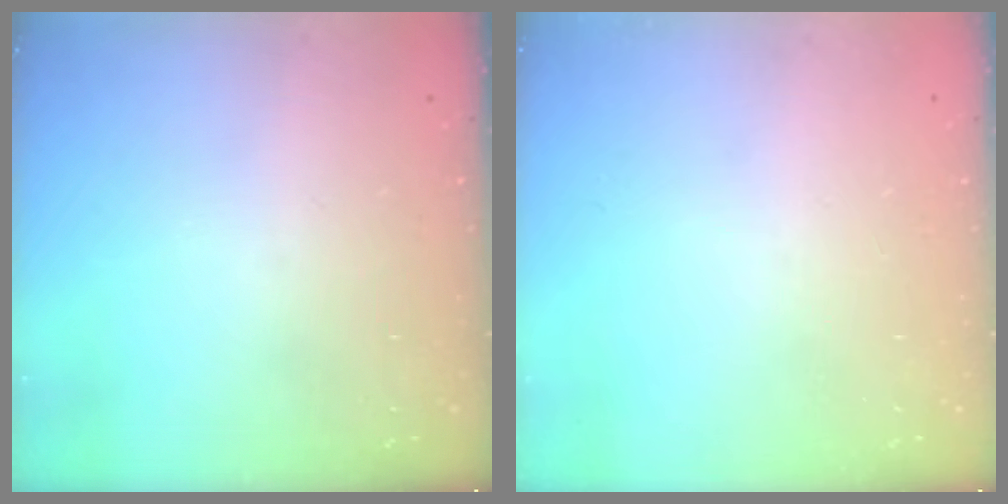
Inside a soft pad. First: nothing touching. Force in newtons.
{"total": 0.0}